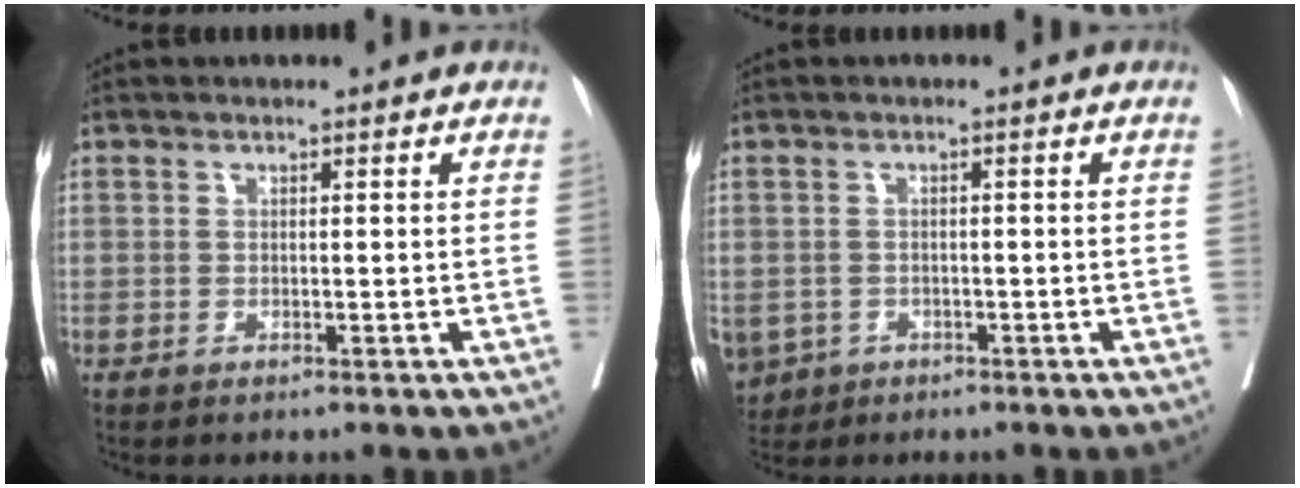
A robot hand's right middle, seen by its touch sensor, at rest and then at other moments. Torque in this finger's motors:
{"motor_torque": [1.44, -0.69, 1.05, 0.21]}